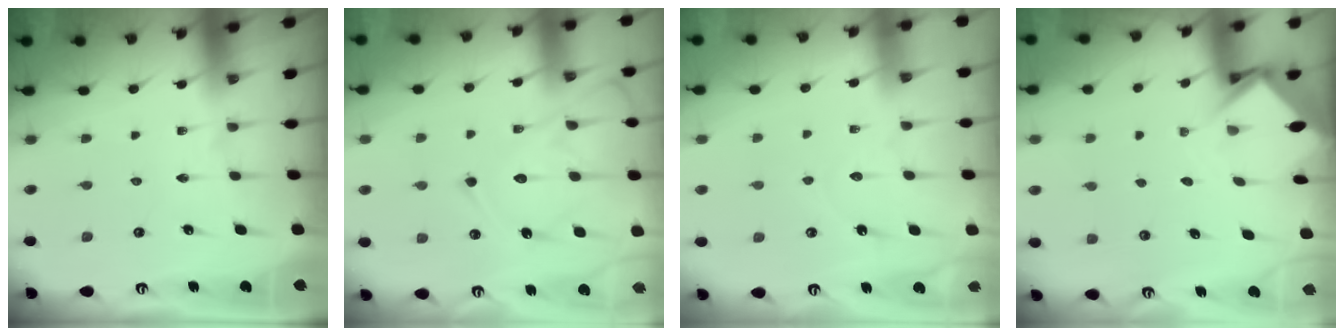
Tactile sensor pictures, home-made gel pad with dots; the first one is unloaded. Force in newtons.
{"total": 14.8, "press": 14.7, "slide": 1.6}
{"total": 3.2, "press": 3.2, "slide": 0.2}
{"total": 3.5, "press": 3.4, "slide": 0.3}